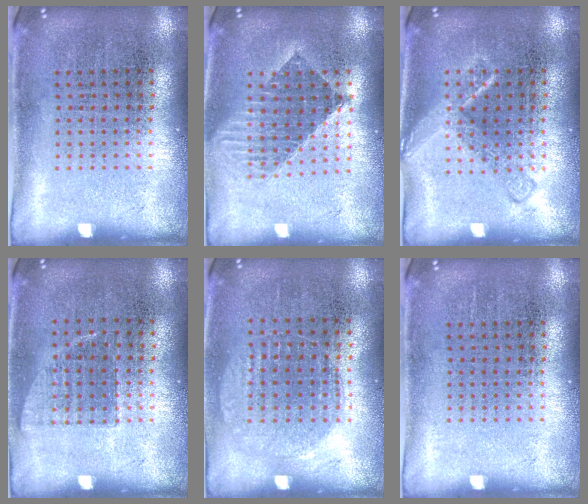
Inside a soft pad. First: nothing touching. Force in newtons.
{"total": 1.6, "press": 1.3, "slide": 0.9}
{"total": 2.3, "press": 2.3, "slide": 0.4}
{"total": 0.7, "press": 0.7, "slide": 0.2}
{"total": 1.0, "press": 0.9, "slide": 0.3}
{"total": 0.0}